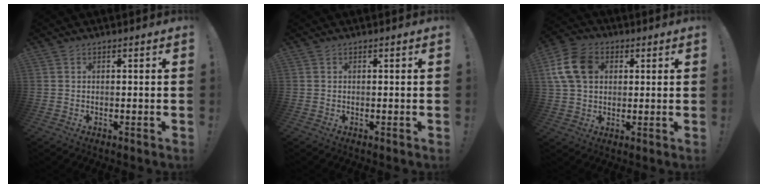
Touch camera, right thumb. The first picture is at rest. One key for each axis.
{"total": 0.0}
{"total": 13.1, "fx": 3.6, "fy": 9.9, "fz": 7.8, "tx": -0.151, "ty": 0.002, "tz": 0.074}